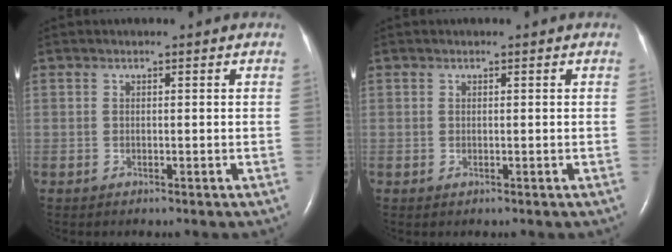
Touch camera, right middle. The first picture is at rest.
{"total": 0.0}